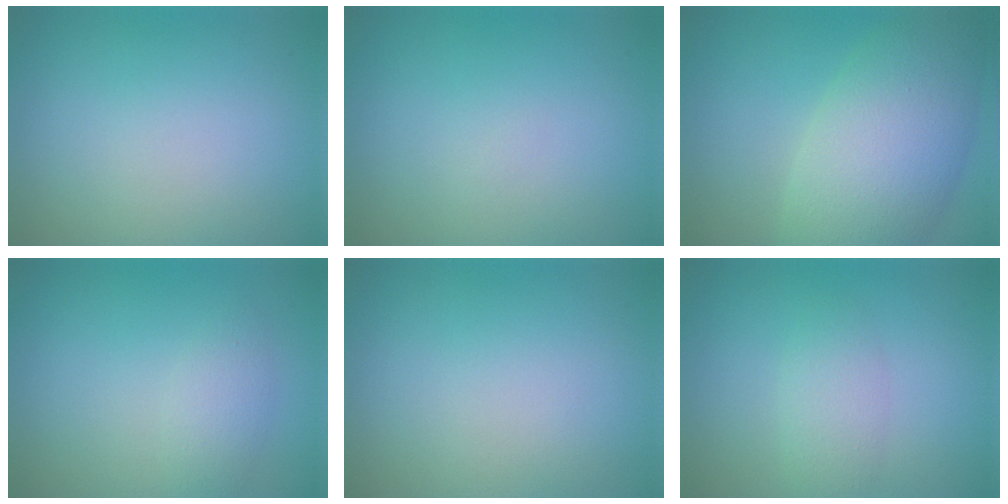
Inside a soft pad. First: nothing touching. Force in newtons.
{"total": 0.0}
{"total": 8.6, "press": 8.6, "slide": 0.7}
{"total": 1.9, "press": 1.9, "slide": 0.1}
{"total": 0.0}
{"total": 1.9, "press": 1.9, "slide": 0.1}